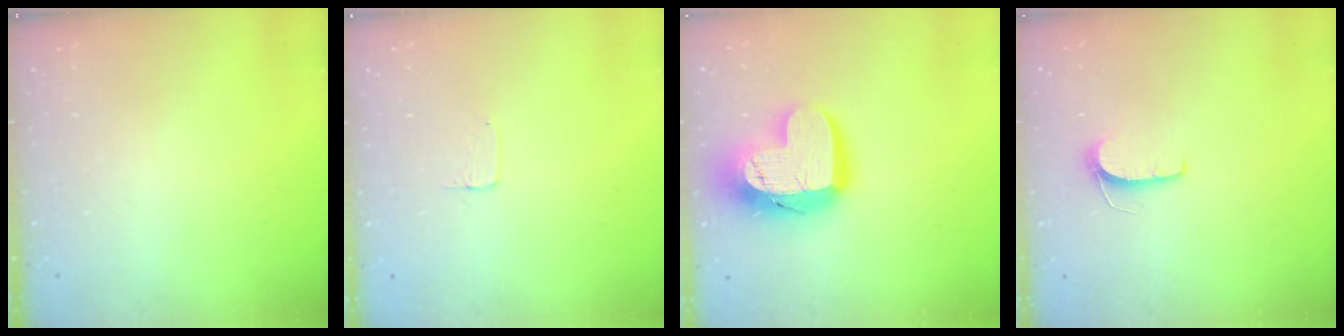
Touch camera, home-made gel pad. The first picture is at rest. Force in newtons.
{"total": 3.1, "press": 3.1, "slide": 0.2}
{"total": 17.0, "press": 17.0, "slide": 1.3}
{"total": 6.1, "press": 6.1, "slide": 0.5}